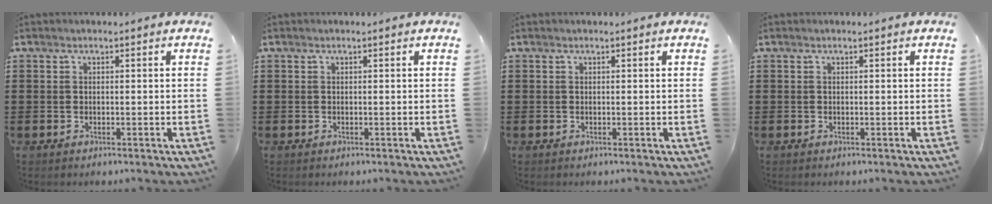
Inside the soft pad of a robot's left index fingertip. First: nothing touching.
{"total": 0.0}
{"total": 0.0}
{"total": 0.0}